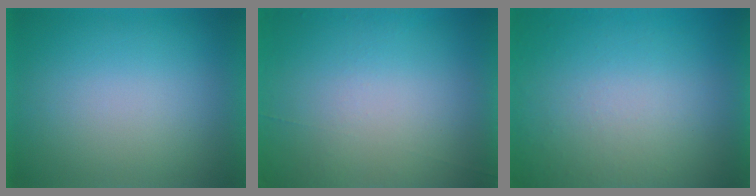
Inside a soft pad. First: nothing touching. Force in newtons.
{"total": 4.5}
{"total": 8.3}